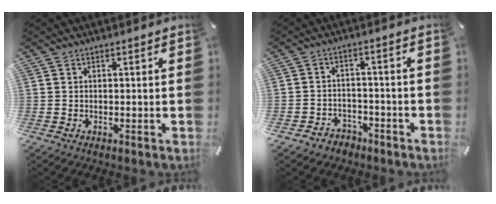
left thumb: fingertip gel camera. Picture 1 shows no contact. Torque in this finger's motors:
{"motor_torque": [-0.31, -0.12, -0.31, 0.11, 0.05]}